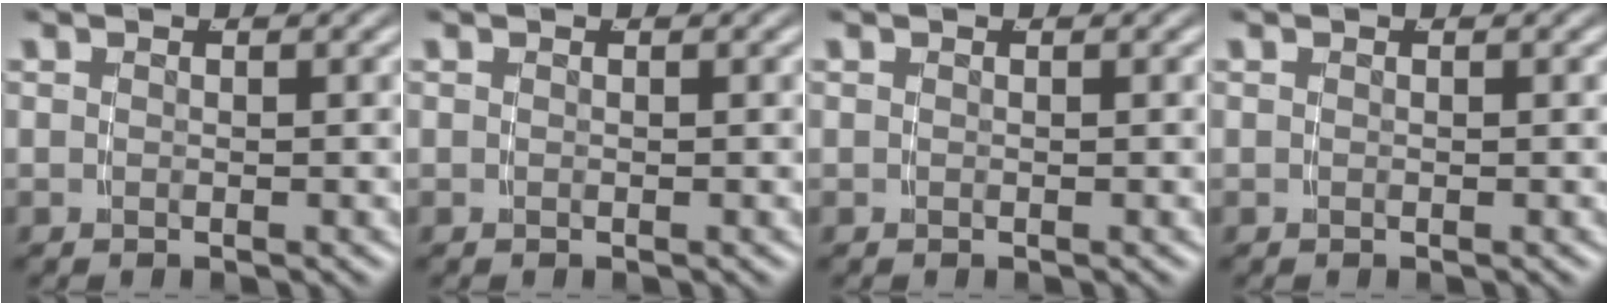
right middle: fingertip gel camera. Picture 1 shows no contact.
{"total": 0.0}
{"total": 0.0}
{"total": 0.0}